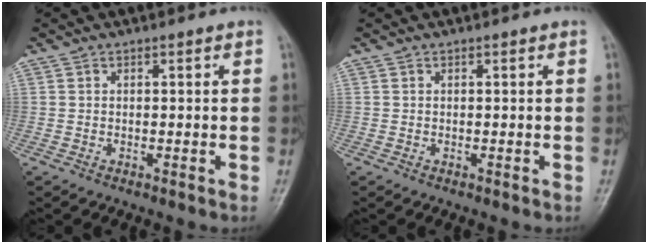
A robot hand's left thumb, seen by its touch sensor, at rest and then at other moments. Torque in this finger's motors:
{"motor_torque": [0.00, 0.00, -0.02, -0.02, -0.01]}